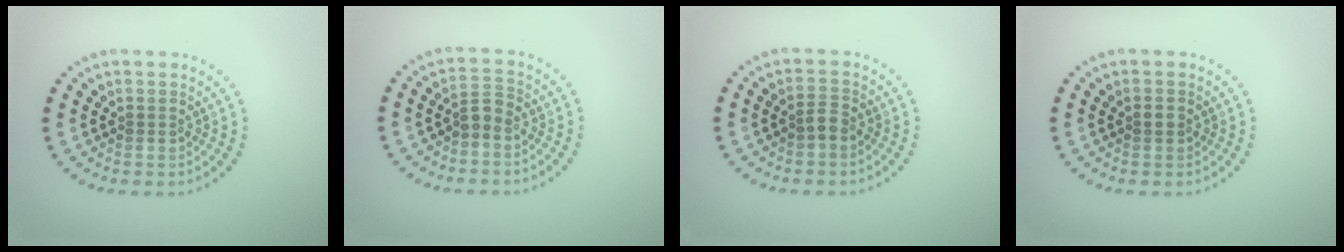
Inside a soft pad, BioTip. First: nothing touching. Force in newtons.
{"total": 1.6, "press": 1.3, "slide": 1.0}
{"total": 1.5, "press": 1.1, "slide": 1.0}
{"total": 0.9, "press": 0.9, "slide": 0.1}